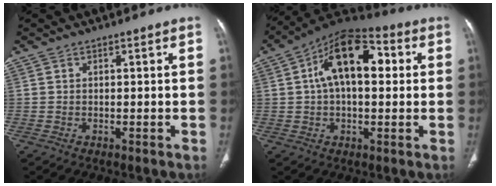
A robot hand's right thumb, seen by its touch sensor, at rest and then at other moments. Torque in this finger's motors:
{"motor_torque": [0.59, 4.42, 1.76, 0.10, 0.16]}